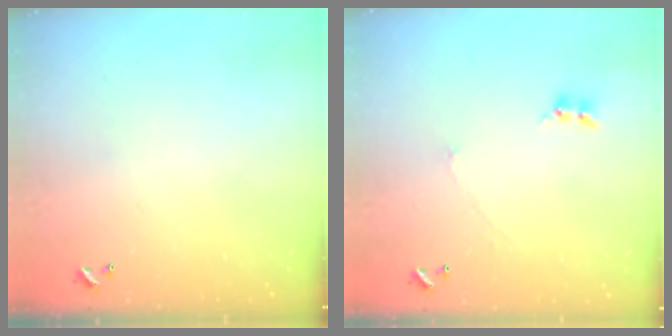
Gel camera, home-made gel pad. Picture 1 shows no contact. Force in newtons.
{"total": 1.1, "press": 0.9, "slide": 0.6}